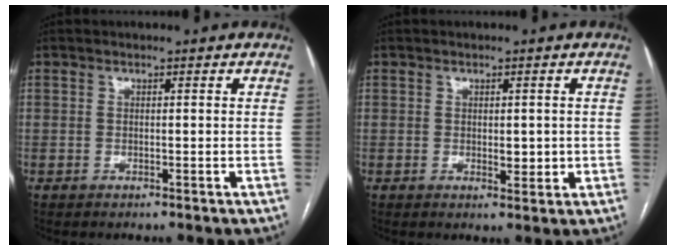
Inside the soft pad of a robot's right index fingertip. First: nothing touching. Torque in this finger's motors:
{"motor_torque": [0.13, 0.16, 0.02, 0.03]}